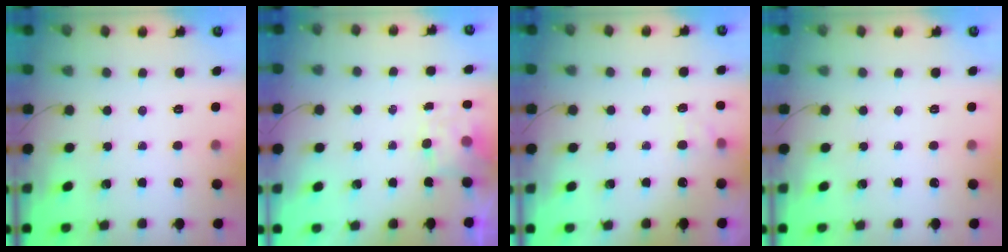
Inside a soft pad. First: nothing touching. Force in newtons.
{"total": 3.6, "press": 3.5, "slide": 0.9}
{"total": 2.7, "press": 2.5, "slide": 1.1}
{"total": 0.0}